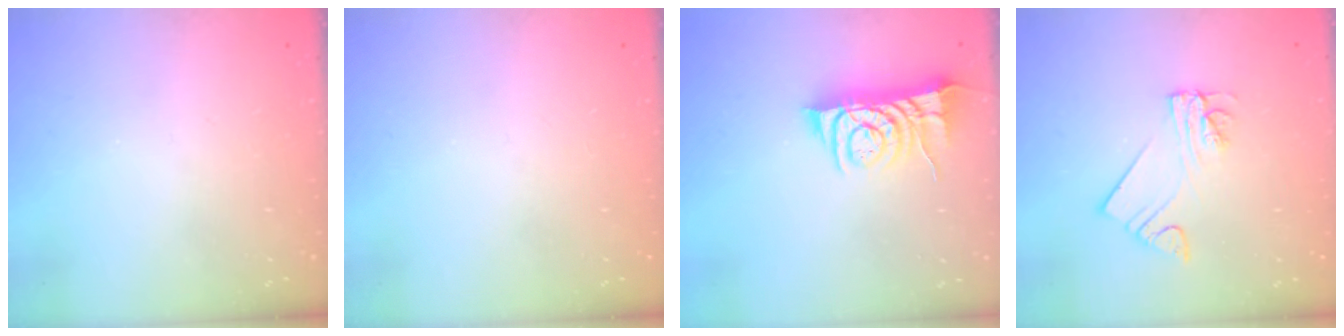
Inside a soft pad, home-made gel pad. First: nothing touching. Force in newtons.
{"total": 0.0}
{"total": 7.7, "press": 7.6, "slide": 1.1}
{"total": 4.5, "press": 4.5, "slide": 0.3}